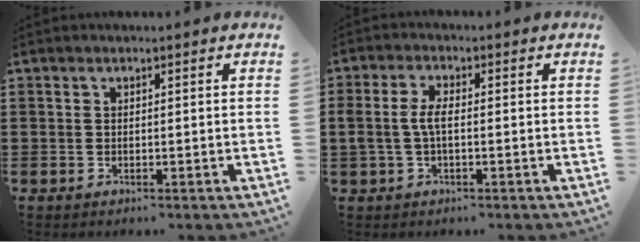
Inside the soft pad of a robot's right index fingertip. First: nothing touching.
{"total": 3.8, "force": [-0.4, 1.5, 3.5], "torque": [-0.086, -0.003, -0.016]}